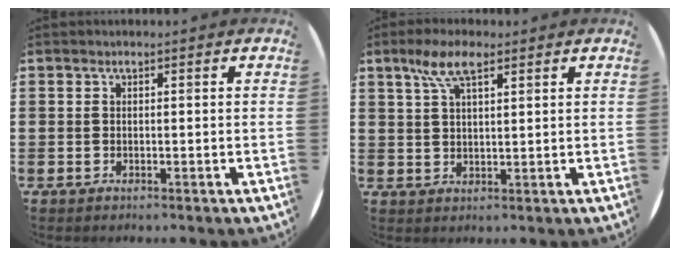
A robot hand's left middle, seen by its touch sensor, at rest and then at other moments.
{"total": 6.0, "force": [3.5, 2.2, 4.4], "torque": [-0.086, 0.007, 0.059]}